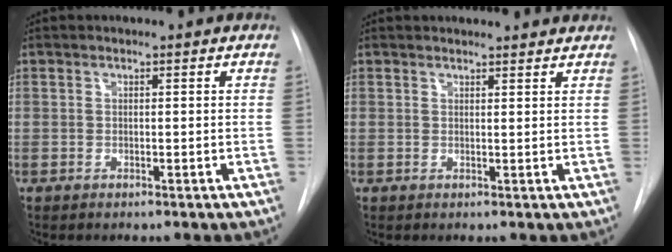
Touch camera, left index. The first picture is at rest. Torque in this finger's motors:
{"motor_torque": [-0.12, 0.07, -0.25, 0.01]}